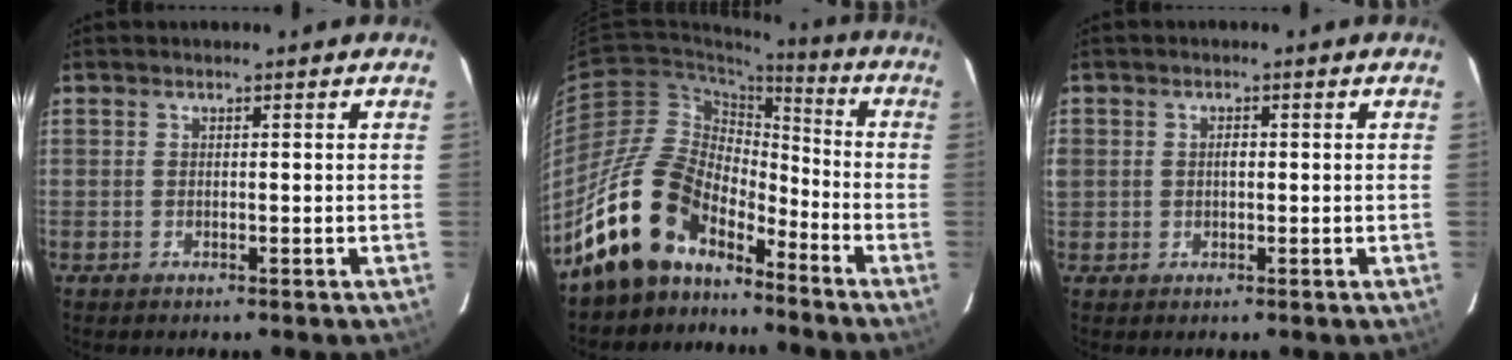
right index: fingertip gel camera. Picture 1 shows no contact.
{"total": 16.2, "force": [-12.2, 8.4, 6.7], "torque": [-0.135, 0.018, -0.220]}
{"total": 2.4, "force": [0.0, 2.1, 1.2], "torque": [-0.019, 0.003, -0.001]}